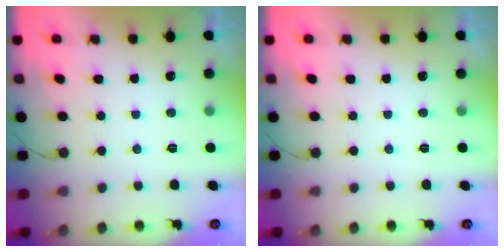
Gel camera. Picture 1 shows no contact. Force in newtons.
{"total": 0.0}